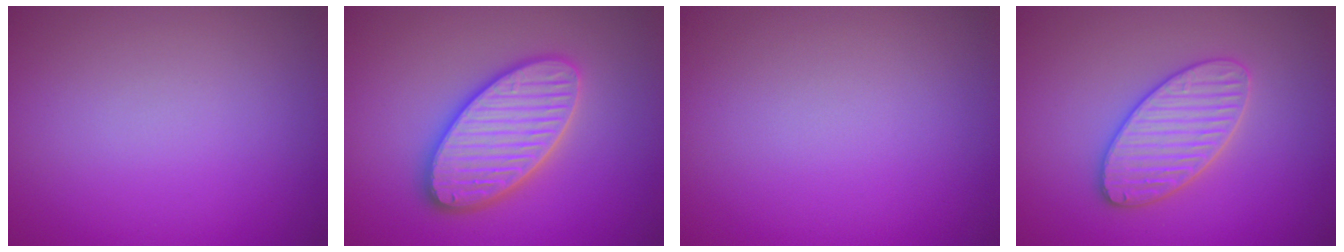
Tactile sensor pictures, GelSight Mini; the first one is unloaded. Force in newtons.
{"total": 5.6, "press": 5.5, "slide": 0.6}
{"total": 0.0}
{"total": 3.5, "press": 3.5, "slide": 0.3}